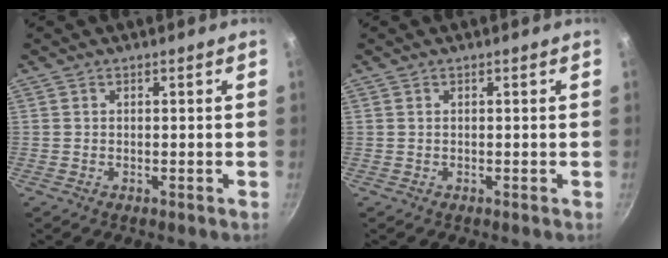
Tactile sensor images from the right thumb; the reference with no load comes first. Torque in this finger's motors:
{"motor_torque": [-0.17, 0.17, -0.01, 0.00, 0.01]}